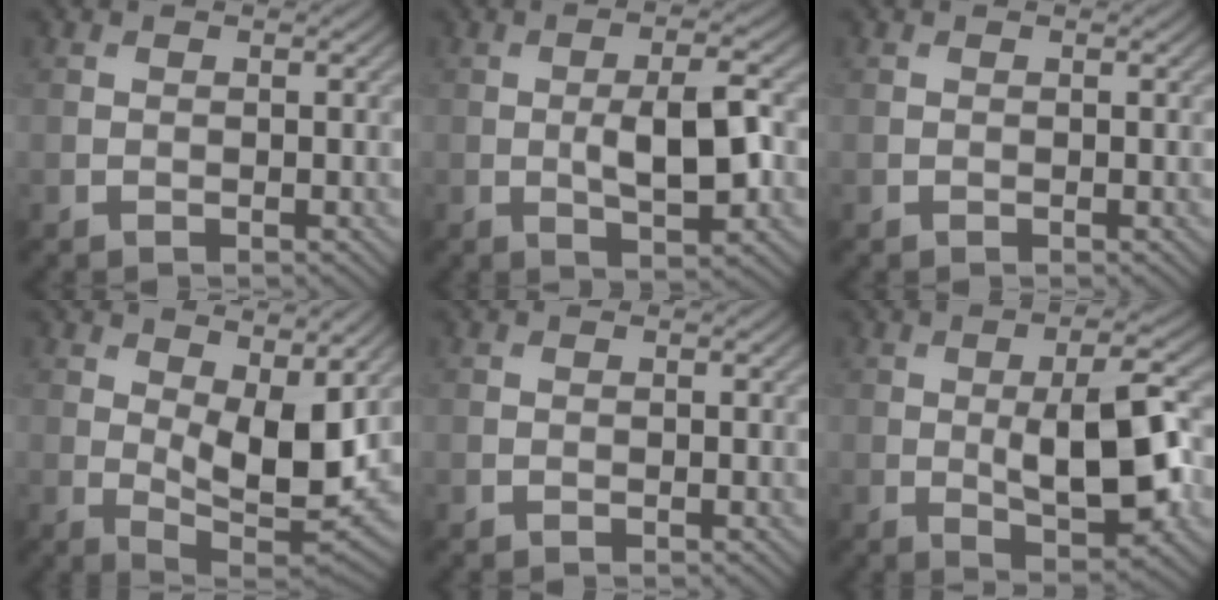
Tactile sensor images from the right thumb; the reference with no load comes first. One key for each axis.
{"total": 6.8, "fx": -0.6, "fy": 2.2, "fz": 6.4, "tx": -0.109, "ty": 0.002, "tz": -0.010}
{"total": 0.0}
{"total": 9.7, "fx": 2.5, "fy": 4.1, "fz": 8.3, "tx": -0.144, "ty": -0.012, "tz": 0.048}
{"total": 0.0}
{"total": 10.1, "fx": -0.8, "fy": 3.3, "fz": 9.5, "tx": -0.150, "ty": 0.001, "tz": -0.014}